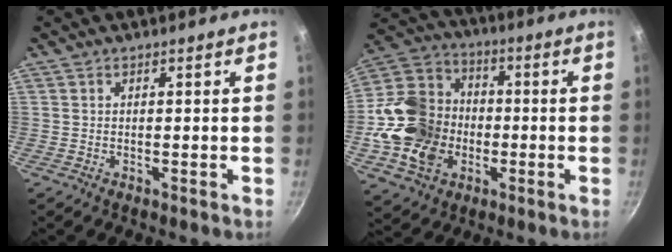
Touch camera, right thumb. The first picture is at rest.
{"total": 19.3, "force": [-3.7, 15.6, 10.7], "torque": [-0.186, 0.039, -0.068]}